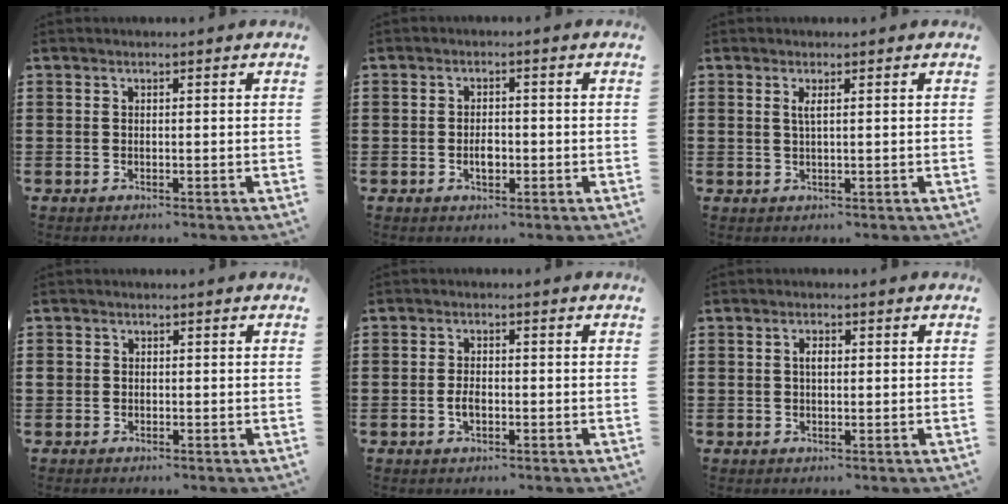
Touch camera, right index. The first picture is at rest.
{"total": 2.6, "force": [-0.7, 1.3, 2.1], "torque": [-0.040, 0.002, -0.011]}
{"total": 1.4, "force": [0.5, 0.1, 1.3], "torque": [-0.027, 0.001, 0.008]}
{"total": 1.0, "force": [-0.2, 1.0, 0.2], "torque": [-0.007, 0.005, -0.006]}
{"total": 2.3, "force": [-0.6, 1.2, 1.8], "torque": [-0.035, 0.003, -0.012]}
{"total": 1.7, "force": [0.3, 0.8, 1.4], "torque": [-0.029, 0.007, 0.003]}